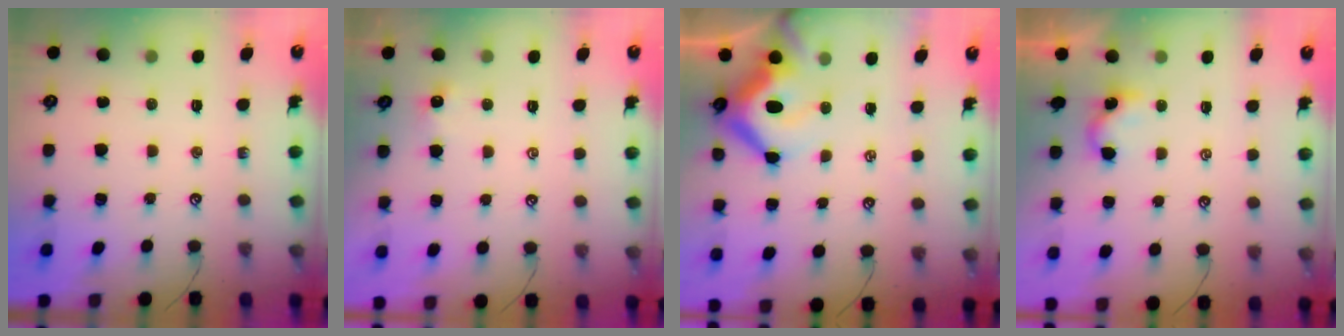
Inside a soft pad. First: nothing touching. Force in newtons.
{"total": 0.8, "press": 0.8, "slide": 0.3}
{"total": 10.4, "press": 10.2, "slide": 2.0}
{"total": 1.9, "press": 1.9, "slide": 0.3}